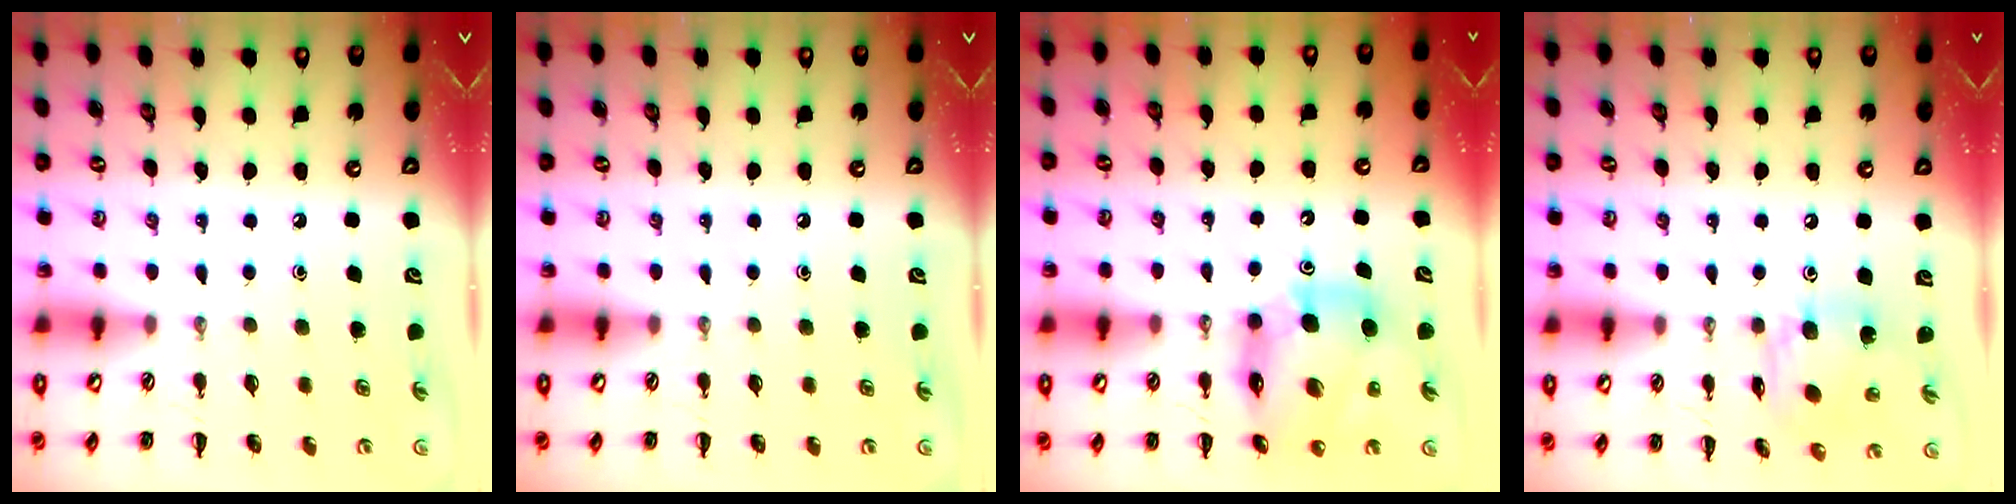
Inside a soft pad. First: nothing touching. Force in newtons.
{"total": 0.0}
{"total": 11.7, "press": 11.1, "slide": 3.5}
{"total": 9.8, "press": 9.7, "slide": 0.7}